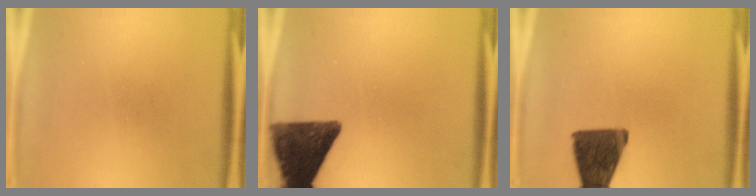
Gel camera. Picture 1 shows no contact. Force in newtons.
{"total": 13.0}
{"total": 13.2}